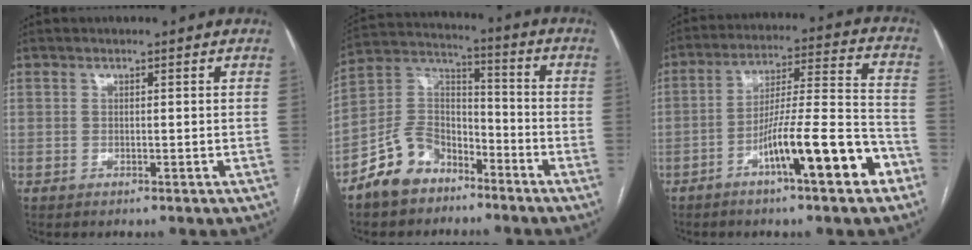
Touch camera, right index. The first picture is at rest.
{"total": 10.8, "force": [-7.4, 6.8, 3.9], "torque": [-0.081, 0.033, -0.140]}
{"total": 14.2, "force": [-7.2, 1.4, 12.1], "torque": [-0.195, 0.013, -0.115]}